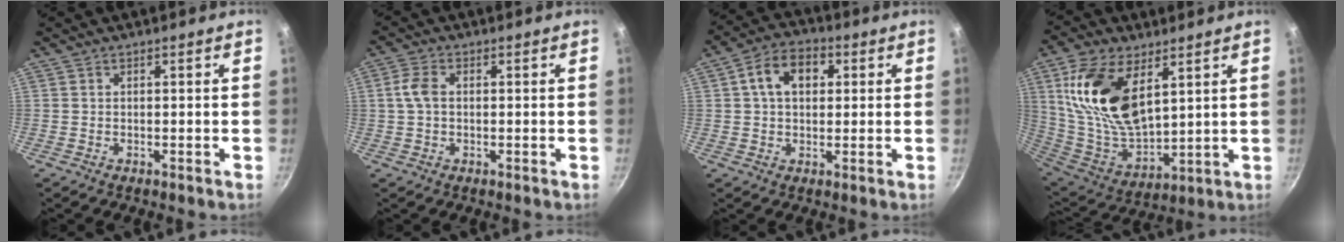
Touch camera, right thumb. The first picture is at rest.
{"total": 4.2, "force": [0.3, 2.8, 3.1], "torque": [-0.064, 0.011, 0.002]}
{"total": 9.1, "force": [2.2, 6.3, 6.2], "torque": [-0.083, 0.014, 0.027]}
{"total": 19.9, "force": [7.4, 10.7, 15.1], "torque": [-0.277, -0.043, 0.158]}